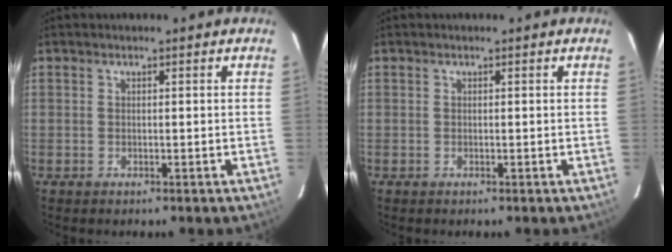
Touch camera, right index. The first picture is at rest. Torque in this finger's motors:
{"motor_torque": [0.00, 0.00, 0.00, 0.00]}